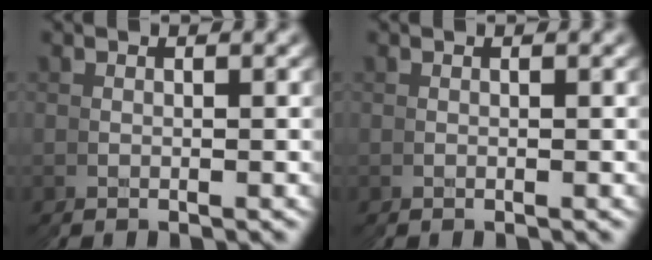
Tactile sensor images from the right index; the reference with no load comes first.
{"total": 0.0}